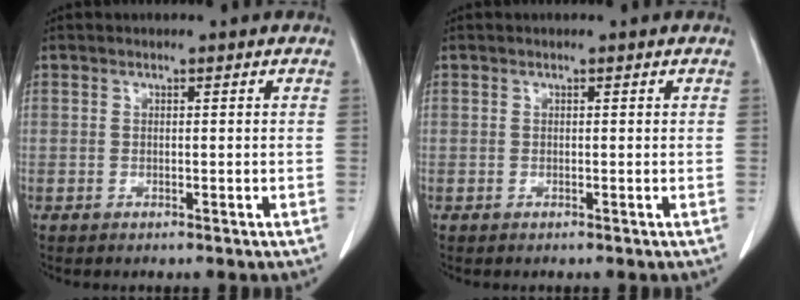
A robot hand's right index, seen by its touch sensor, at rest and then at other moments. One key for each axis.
{"total": 0.0}